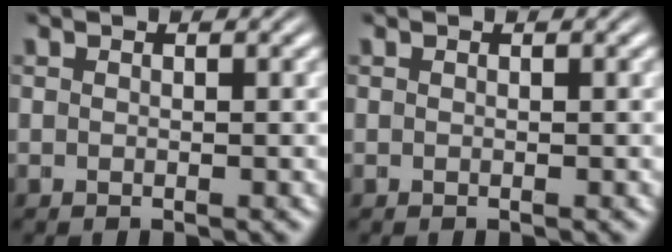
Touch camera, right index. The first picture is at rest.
{"total": 0.0}